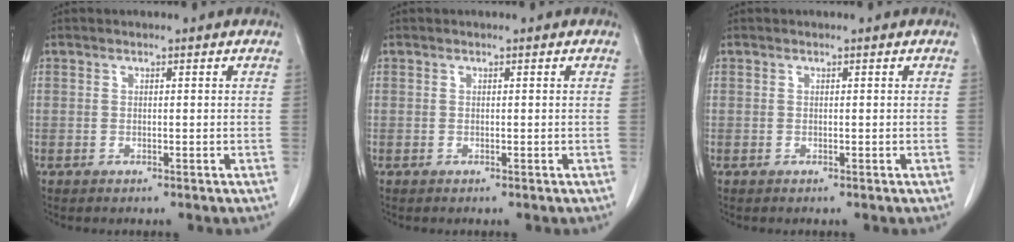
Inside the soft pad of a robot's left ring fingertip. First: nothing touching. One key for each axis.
{"total": 0.0}
{"total": 0.0}